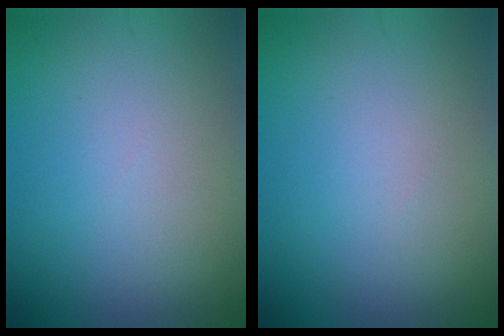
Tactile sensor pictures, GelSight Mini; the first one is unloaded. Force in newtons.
{"total": 0.0}